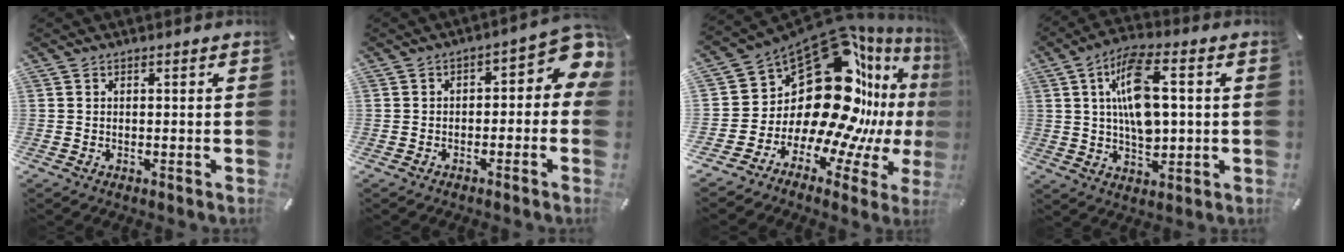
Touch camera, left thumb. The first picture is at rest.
{"total": 7.1, "force": [1.3, 3.9, 5.7], "torque": [-0.068, -0.015, 0.016]}
{"total": 30.7, "force": [10.6, 17.7, 22.8], "torque": [-0.344, -0.146, 0.220]}
{"total": 13.2, "force": [1.8, 6.9, 11.2], "torque": [-0.216, 0.004, 0.028]}